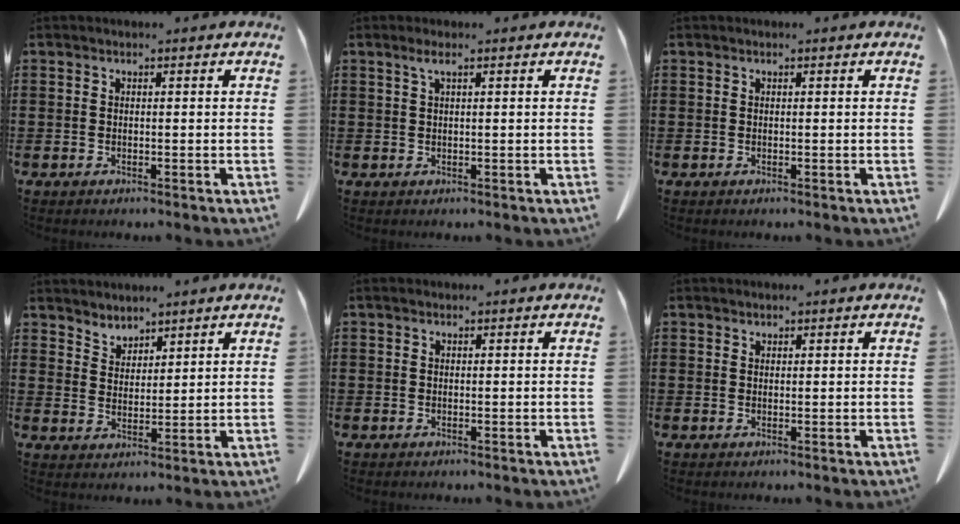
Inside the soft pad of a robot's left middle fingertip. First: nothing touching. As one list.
[{"total": 1.6, "force": [0.7, 0.1, 1.4], "torque": [-0.030, 0.000, 0.013]}, {"total": 0.0}, {"total": 3.3, "force": [3.2, 0.8, -0.3], "torque": [-0.005, -0.010, 0.063]}, {"total": 0.0}, {"total": 0.7, "force": [0.6, 0.2, 0.0], "torque": [-0.002, -0.002, 0.014]}]